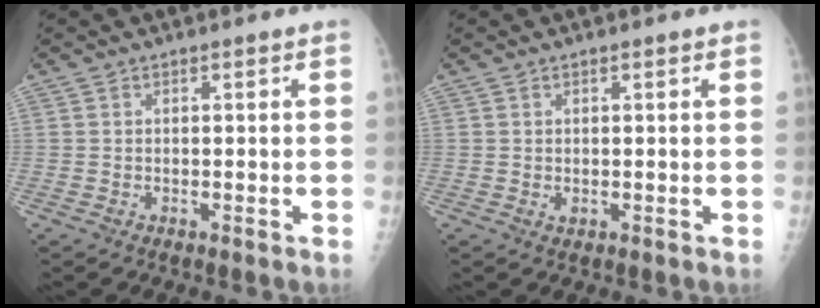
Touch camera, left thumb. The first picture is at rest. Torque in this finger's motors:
{"motor_torque": [-0.16, -0.06, 0.03, 0.01, 0.00]}